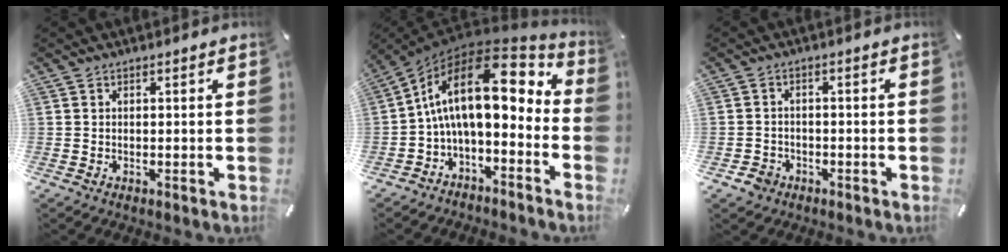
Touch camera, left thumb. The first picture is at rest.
{"total": 18.8, "force": [3.8, 8.9, 16.1], "torque": [-0.315, -0.032, 0.062]}
{"total": 3.5, "force": [-2.1, 2.7, 0.8], "torque": [-0.010, 0.013, -0.039]}